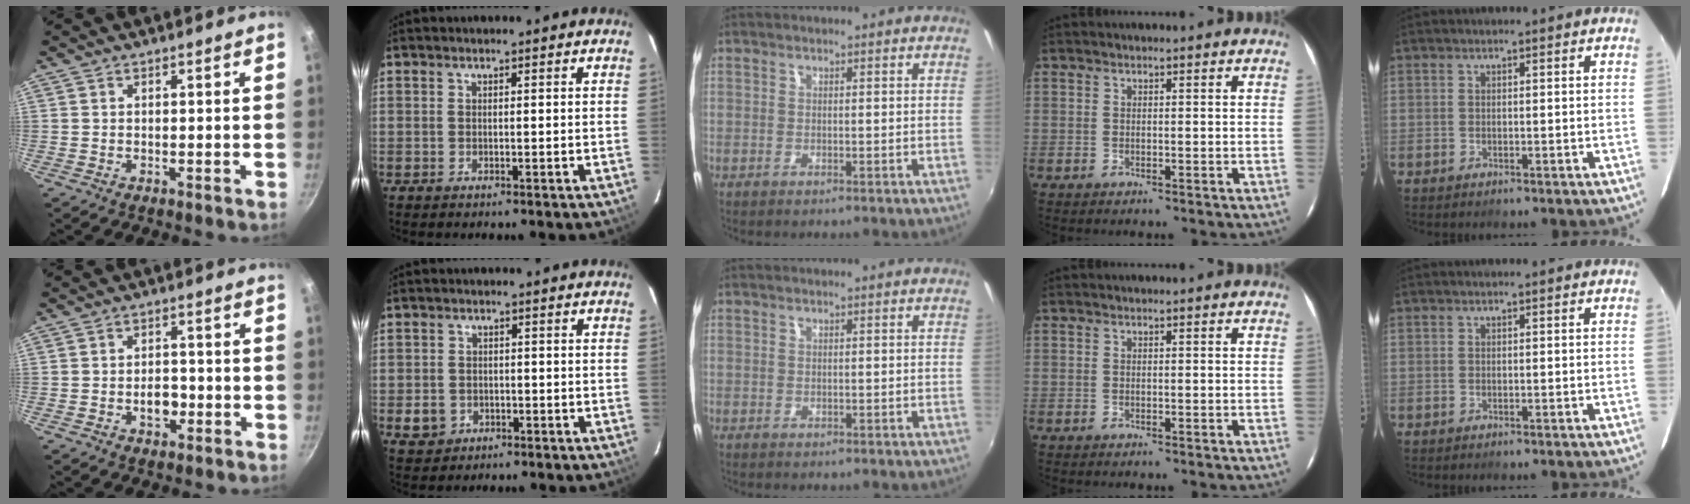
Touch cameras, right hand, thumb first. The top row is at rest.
{"thumb": {"total": 4.5, "force": [-1.4, 3.0, 3.1], "torque": [-0.026, 0.012, -0.021]}, "index": {"total": 4.2, "force": [-1.2, 3.9, 1.0], "torque": [-0.030, 0.005, -0.012]}}